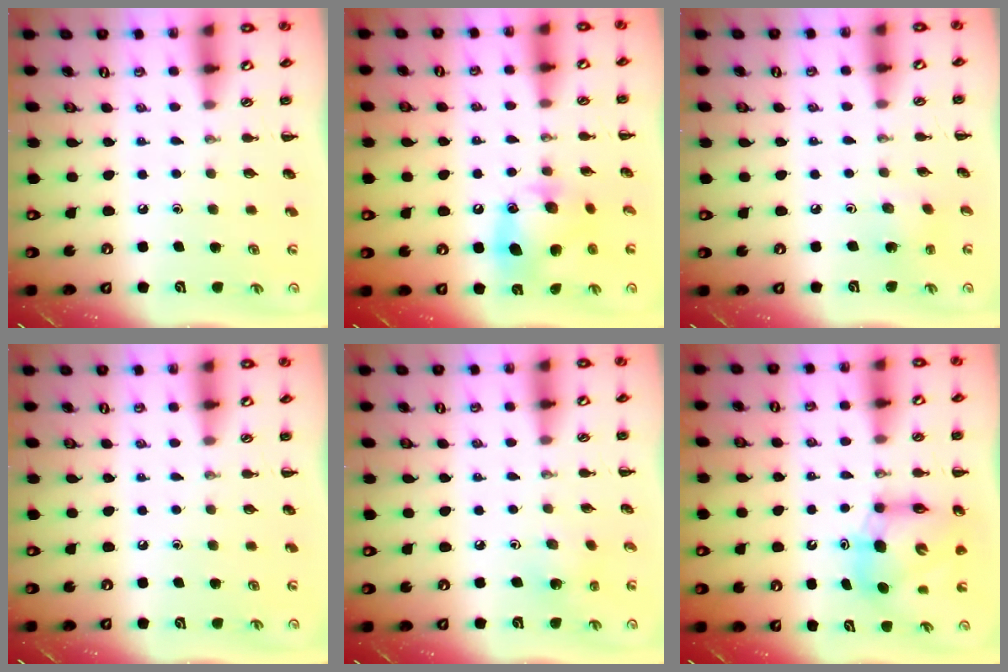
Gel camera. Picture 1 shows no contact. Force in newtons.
{"total": 13.1, "press": 12.9, "slide": 1.9}
{"total": 1.9, "press": 1.7, "slide": 0.7}
{"total": 0.0}
{"total": 3.3, "press": 3.1, "slide": 1.0}
{"total": 7.4, "press": 7.1, "slide": 2.2}